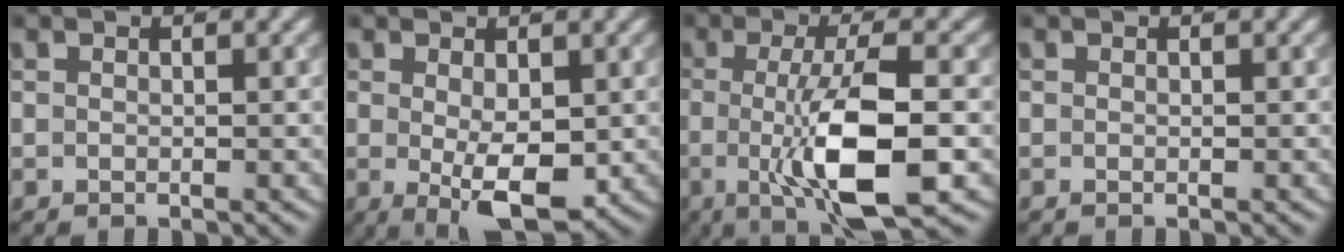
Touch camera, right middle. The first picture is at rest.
{"total": 4.8, "force": [-0.3, 2.0, 4.4], "torque": [-0.075, -0.009, -0.001]}
{"total": 9.0, "force": [-1.4, 2.3, 8.6], "torque": [-0.132, -0.012, -0.022]}
{"total": 0.0}